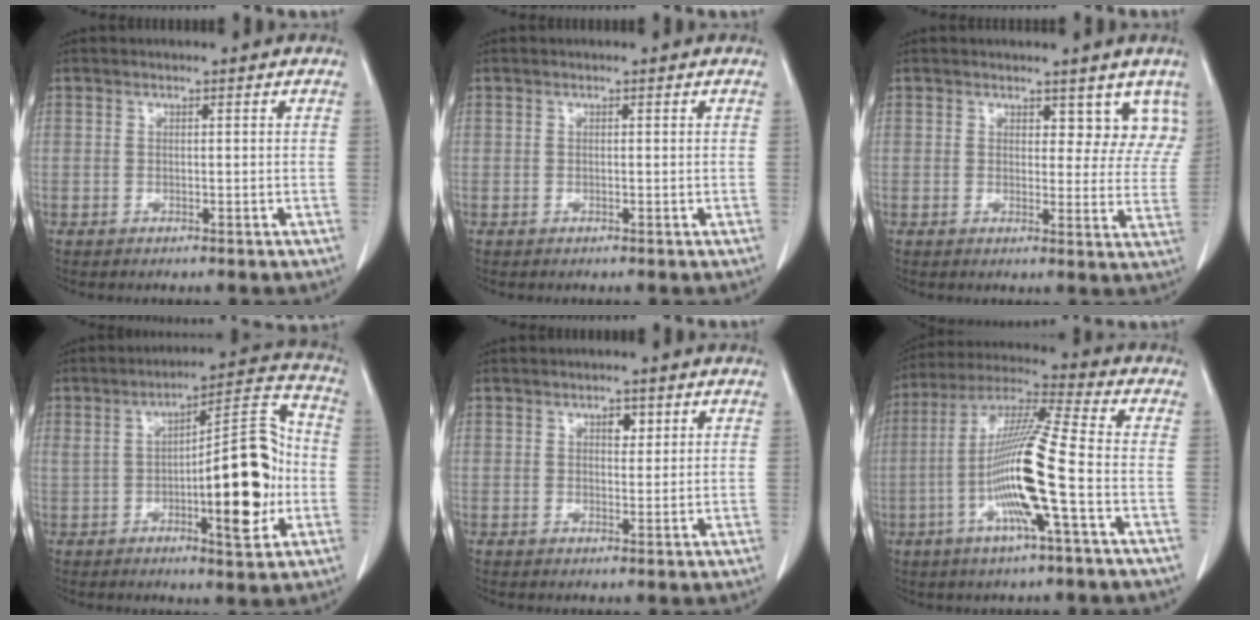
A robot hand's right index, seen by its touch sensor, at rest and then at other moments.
{"total": 0.0}
{"total": 6.6, "force": [5.1, 3.4, 2.5], "torque": [0.001, -0.013, 0.046]}
{"total": 14.6, "force": [-1.7, 3.3, 14.1], "torque": [-0.201, 0.025, -0.018]}
{"total": 2.0, "force": [0.9, 1.1, 1.3], "torque": [-0.015, -0.001, 0.013]}
{"total": 14.8, "force": [-3.9, -0.3, 14.2], "torque": [-0.282, -0.003, -0.084]}